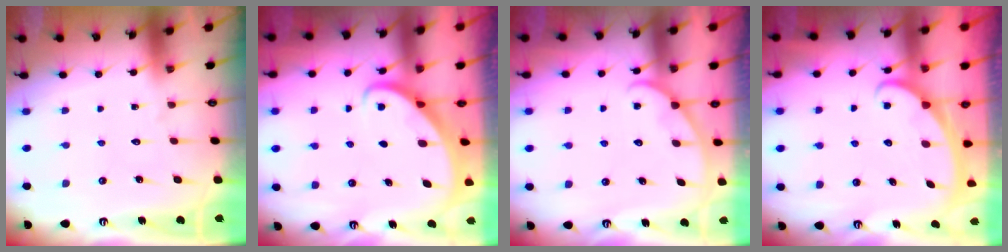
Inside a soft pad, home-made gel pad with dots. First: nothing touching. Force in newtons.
{"total": 2.4, "press": 2.4, "slide": 0.2}
{"total": 4.1, "press": 4.1, "slide": 0.4}
{"total": 3.6, "press": 3.6, "slide": 0.2}